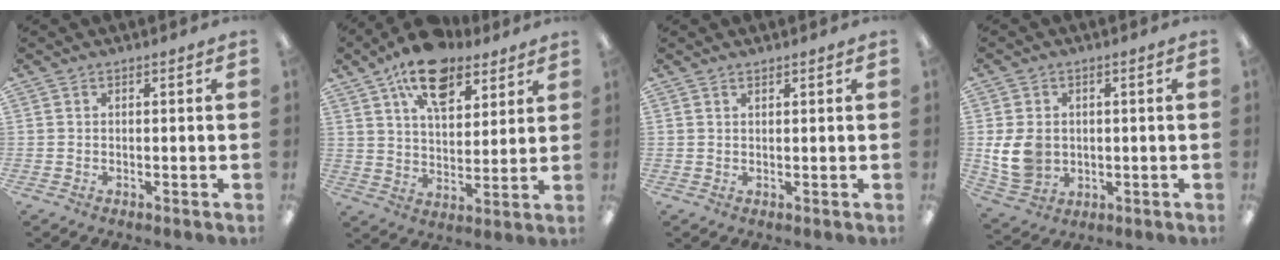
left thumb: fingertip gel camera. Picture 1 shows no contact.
{"total": 15.4, "force": [10.5, 7.6, 8.2], "torque": [-0.134, -0.047, 0.187]}
{"total": 0.9, "force": [0.8, 0.2, 0.3], "torque": [-0.006, -0.001, 0.016]}
{"total": 8.8, "force": [0.2, 7.3, 5.0], "torque": [-0.119, 0.010, 0.007]}